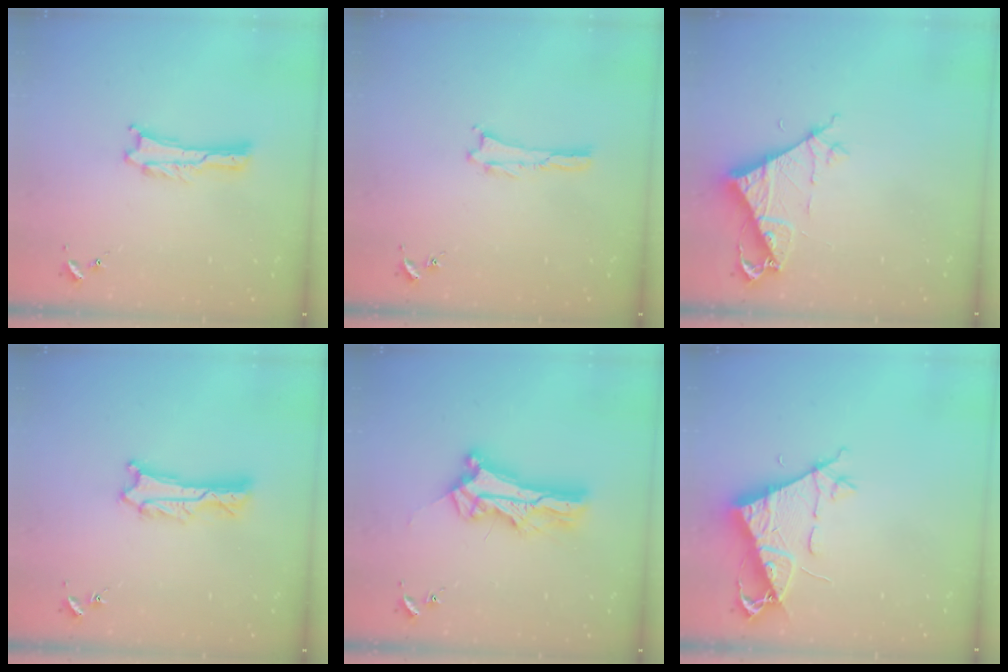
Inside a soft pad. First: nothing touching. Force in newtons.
{"total": 0.0}
{"total": 6.9, "press": 6.9, "slide": 0.5}
{"total": 2.2, "press": 2.2, "slide": 0.2}
{"total": 9.8, "press": 9.8, "slide": 0.8}
{"total": 7.7, "press": 7.6, "slide": 1.2}